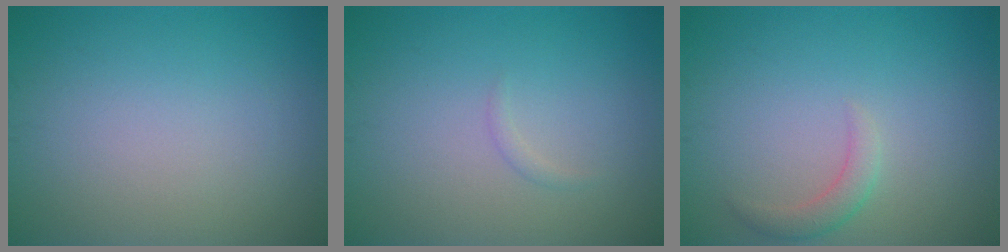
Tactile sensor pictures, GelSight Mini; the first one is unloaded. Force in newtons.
{"total": 0.6, "press": 0.6, "slide": 0.0}
{"total": 1.6, "press": 1.6, "slide": 0.1}